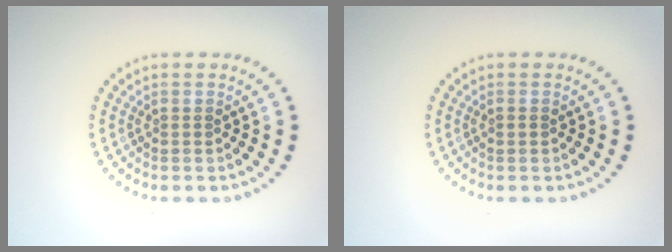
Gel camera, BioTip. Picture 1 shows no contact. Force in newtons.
{"total": 0.5, "press": 0.5, "slide": 0.1}